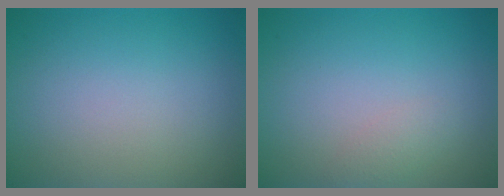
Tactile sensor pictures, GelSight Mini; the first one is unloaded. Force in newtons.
{"total": 1.0, "press": 1.0, "slide": 0.0}